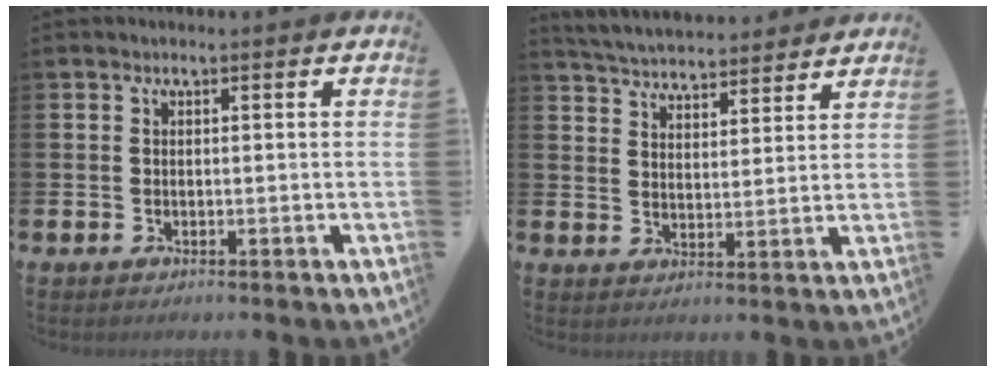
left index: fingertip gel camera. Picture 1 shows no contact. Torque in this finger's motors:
{"motor_torque": [1.05, -1.09, 0.27, 0.17]}